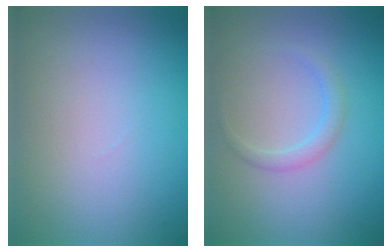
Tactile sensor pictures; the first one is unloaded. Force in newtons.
{"total": 1.4, "press": 1.4, "slide": 0.0}